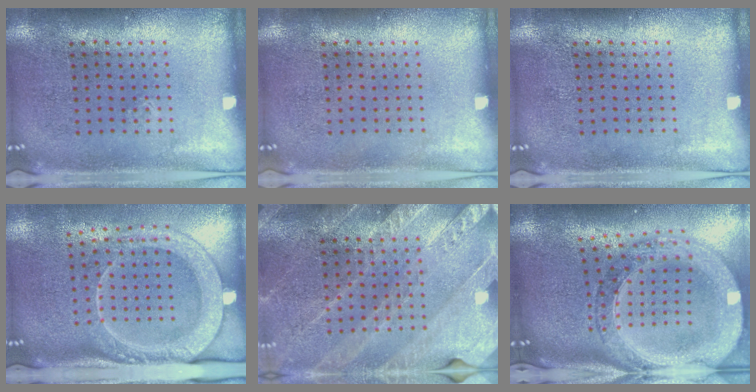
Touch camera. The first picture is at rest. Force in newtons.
{"total": 0.0}
{"total": 0.0}
{"total": 2.5, "press": 1.9, "slide": 1.6}
{"total": 2.9, "press": 2.7, "slide": 0.9}
{"total": 2.8, "press": 2.3, "slide": 1.6}